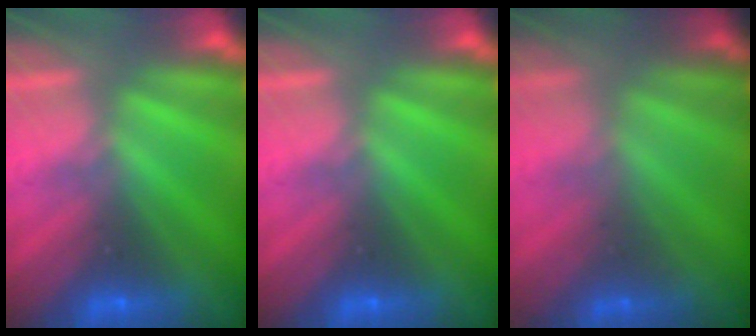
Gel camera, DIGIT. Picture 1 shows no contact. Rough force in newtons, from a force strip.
{"total": 0.0}
{"total": 1.8}